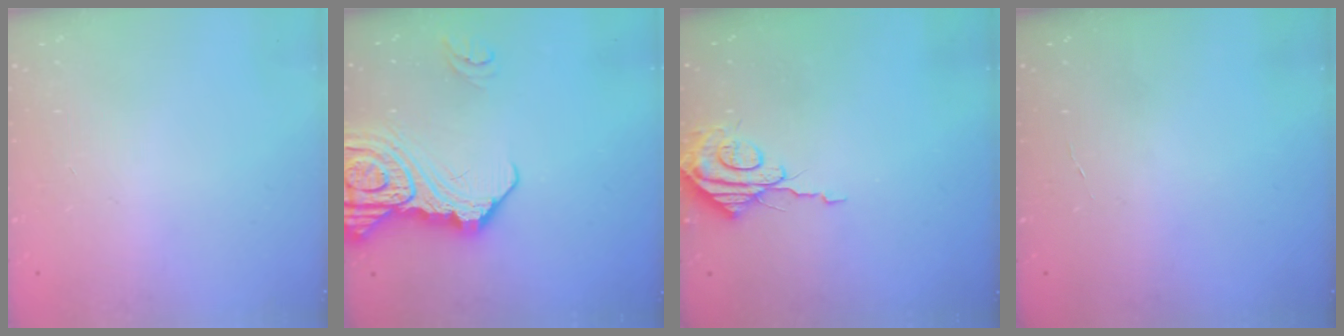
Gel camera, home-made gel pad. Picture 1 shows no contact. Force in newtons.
{"total": 19.9, "press": 19.7, "slide": 2.5}
{"total": 9.1, "press": 9.1, "slide": 0.7}
{"total": 2.1, "press": 2.1, "slide": 0.2}